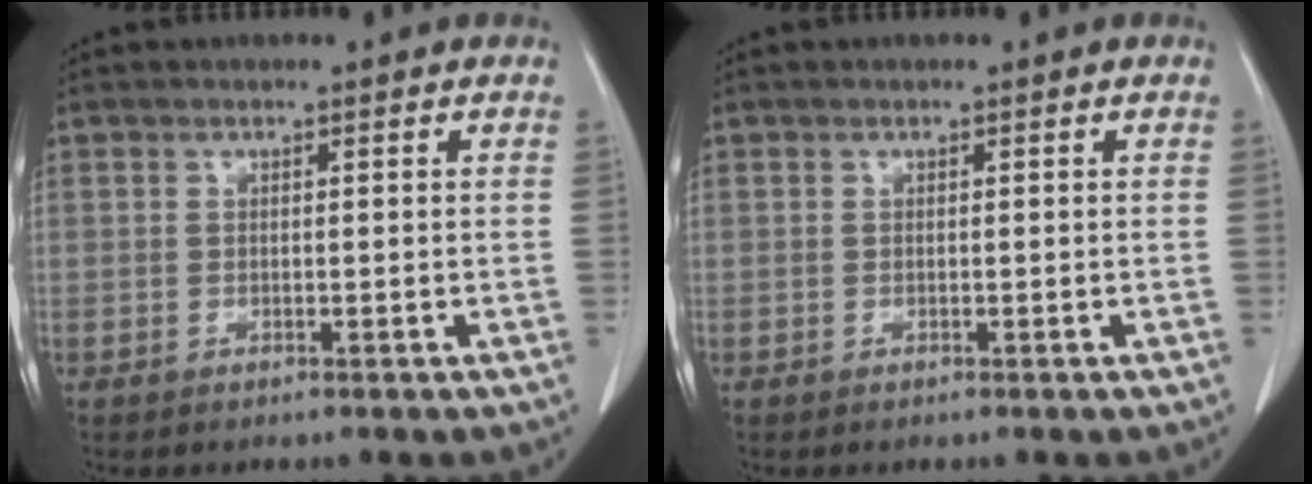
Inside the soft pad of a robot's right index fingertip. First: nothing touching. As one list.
[{"total": 0.0}]